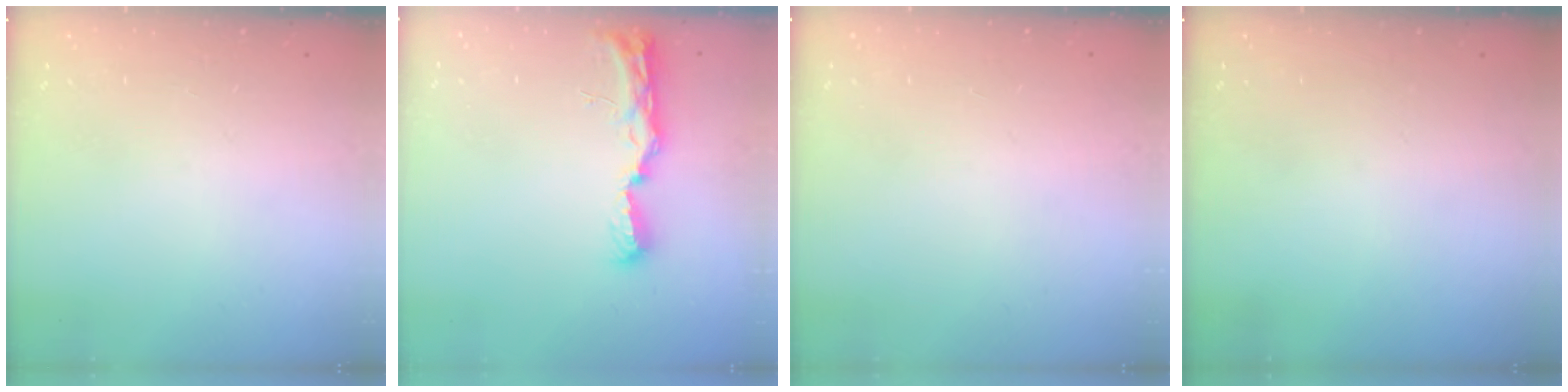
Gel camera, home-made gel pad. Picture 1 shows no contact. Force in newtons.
{"total": 11.3, "press": 10.0, "slide": 5.1}
{"total": 1.1, "press": 0.9, "slide": 0.6}
{"total": 0.0}